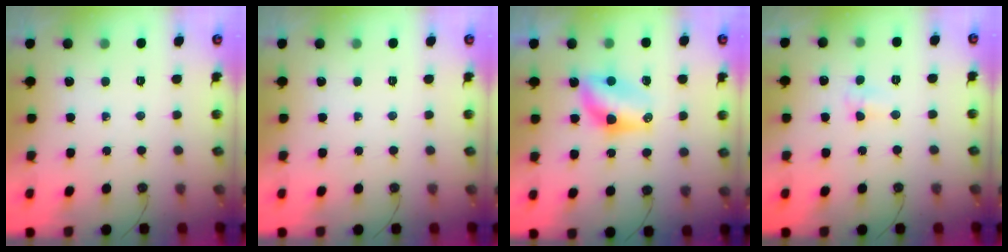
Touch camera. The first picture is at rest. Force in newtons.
{"total": 0.0}
{"total": 9.0, "press": 8.1, "slide": 4.0}
{"total": 5.5, "press": 4.4, "slide": 3.4}